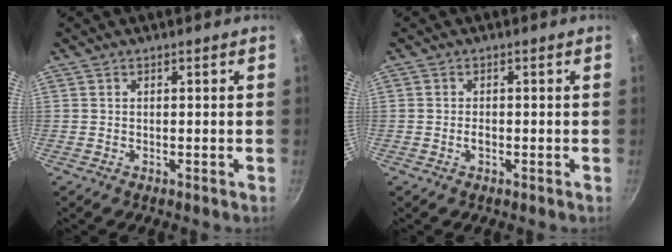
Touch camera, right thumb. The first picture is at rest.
{"total": 1.2, "force": [-0.4, 0.7, 0.9], "torque": [-0.015, 0.006, -0.007]}